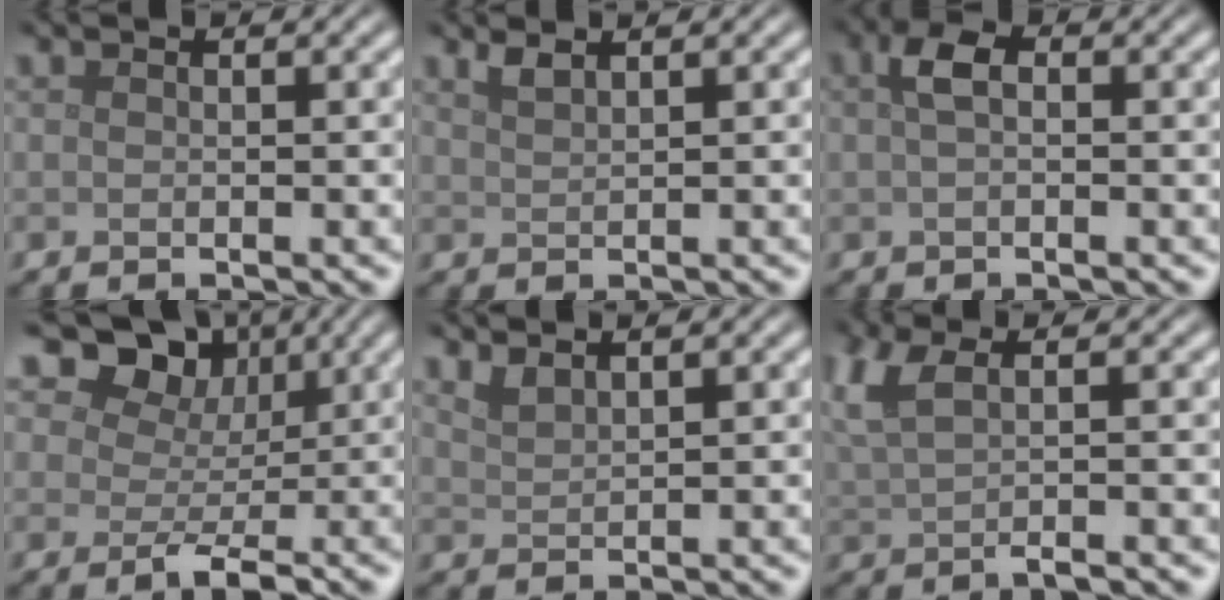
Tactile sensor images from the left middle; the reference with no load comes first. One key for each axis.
{"total": 1.3, "fx": 1.1, "fy": 0.3, "fz": 0.6, "tx": -0.010, "ty": 0.002, "tz": 0.020}
{"total": 2.1, "fx": 0.4, "fy": 1.1, "fz": 1.8, "tx": -0.035, "ty": 0.007, "tz": 0.001}
{"total": 6.5, "fx": 2.4, "fy": 4.7, "fz": 3.8, "tx": -0.040, "ty": -0.006, "tz": 0.026}
{"total": 1.8, "fx": 1.6, "fy": 0.4, "fz": 0.8, "tx": -0.011, "ty": 0.006, "tz": 0.029}
{"total": 4.2, "fx": 0.8, "fy": 1.5, "fz": 3.9, "tx": -0.065, "ty": 0.005, "tz": 0.013}